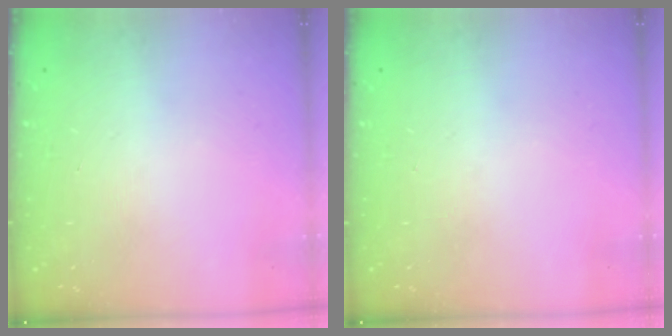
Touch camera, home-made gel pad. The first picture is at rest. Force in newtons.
{"total": 0.0}